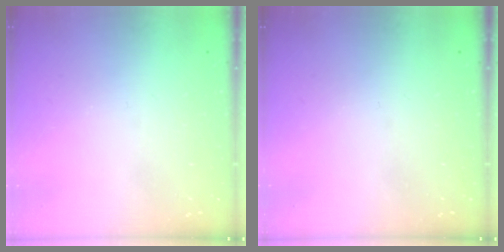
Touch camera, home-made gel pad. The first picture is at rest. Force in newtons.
{"total": 0.0}